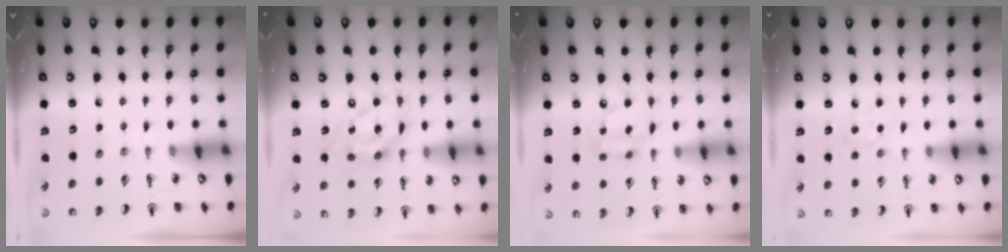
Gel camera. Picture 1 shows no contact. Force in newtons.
{"total": 13.8, "press": 13.8, "slide": 1.2}
{"total": 8.8, "press": 8.8, "slide": 0.5}
{"total": 4.2, "press": 4.1, "slide": 0.6}